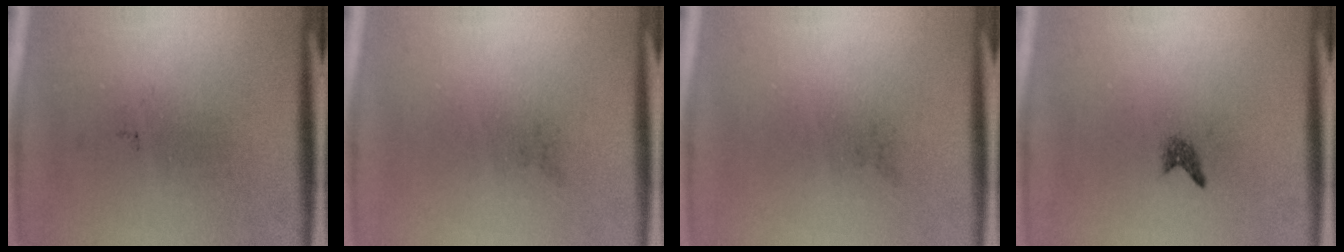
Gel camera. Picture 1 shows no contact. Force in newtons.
{"total": 0.0}
{"total": 0.0}
{"total": 0.9}